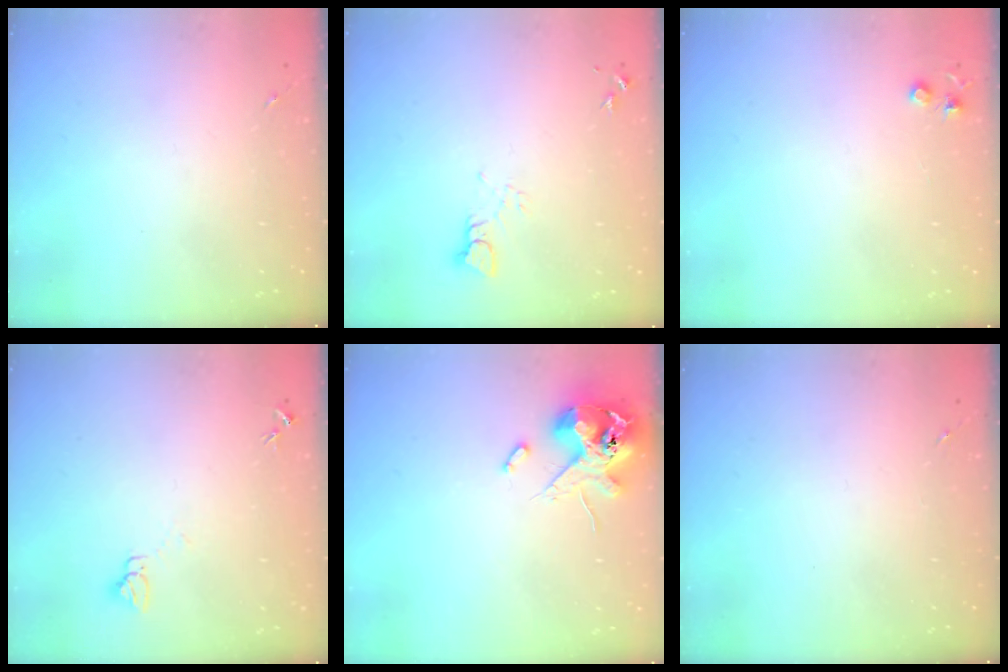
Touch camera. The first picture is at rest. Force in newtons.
{"total": 3.3, "press": 3.3, "slide": 0.0}
{"total": 4.2, "press": 4.1, "slide": 0.7}
{"total": 4.1, "press": 4.1, "slide": 0.3}
{"total": 13.1, "press": 12.9, "slide": 2.2}
{"total": 0.0}